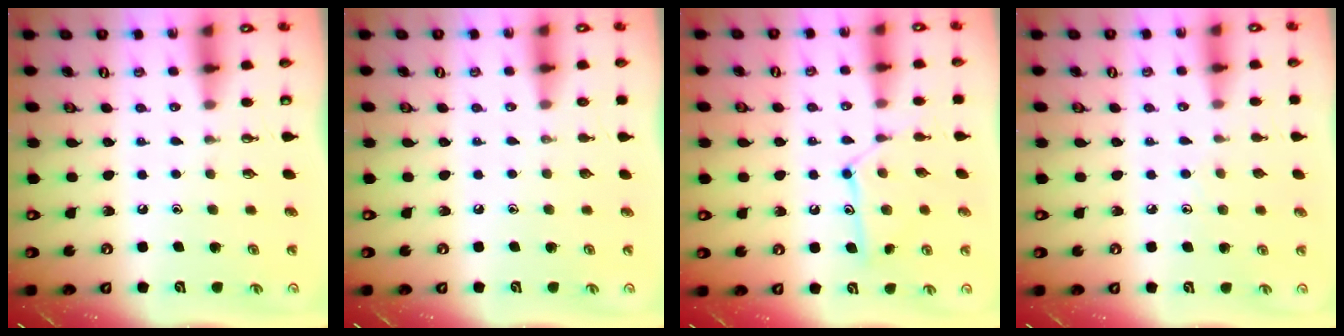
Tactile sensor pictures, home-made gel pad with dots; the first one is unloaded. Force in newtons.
{"total": 0.0}
{"total": 11.8, "press": 11.8, "slide": 0.2}
{"total": 4.7, "press": 4.7, "slide": 0.3}